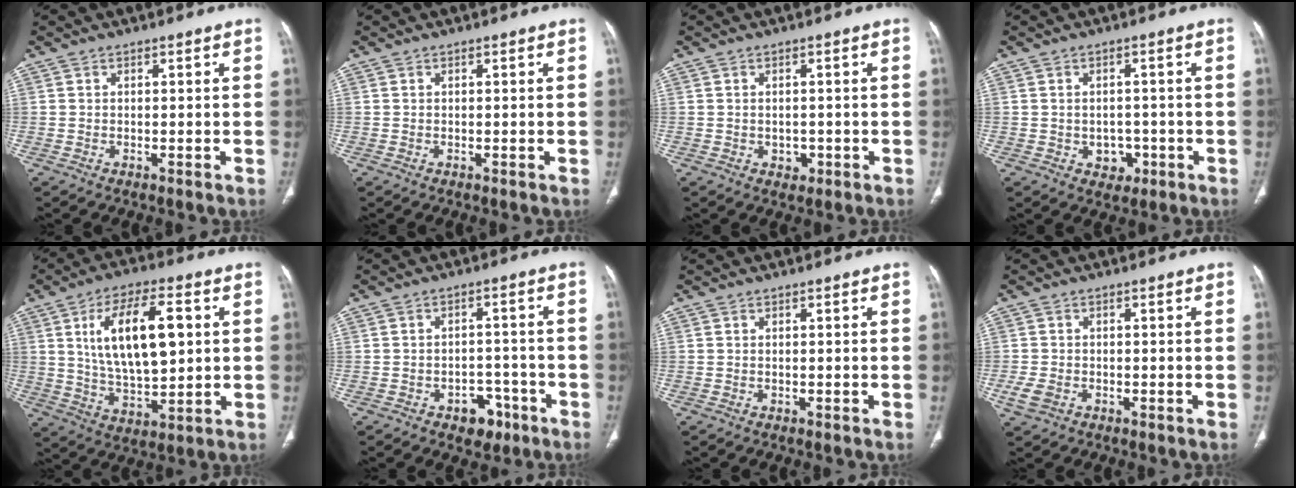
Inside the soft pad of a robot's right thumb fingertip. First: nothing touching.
{"total": 0.0}
{"total": 2.1, "force": [-0.6, 1.7, 1.2], "torque": [-0.009, 0.002, -0.002]}
{"total": 3.8, "force": [-1.2, 3.1, 1.8], "torque": [-0.003, 0.008, -0.010]}
{"total": 16.8, "force": [3.8, 7.6, 14.5], "torque": [-0.236, -0.005, 0.073]}
{"total": 5.9, "force": [-3.3, 4.1, 2.6], "torque": [-0.008, 0.030, -0.042]}
{"total": 0.0}
{"total": 3.2, "force": [-1.2, 2.4, 1.8], "torque": [-0.039, 0.002, -0.020]}